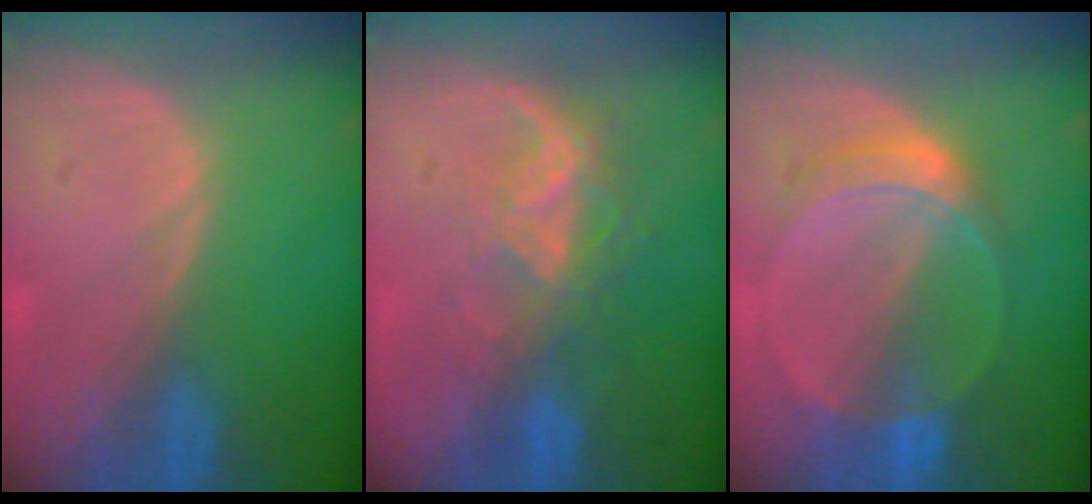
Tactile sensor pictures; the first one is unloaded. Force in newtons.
{"total": 6.7, "press": 6.0, "slide": 2.9}
{"total": 6.1, "press": 5.6, "slide": 2.4}